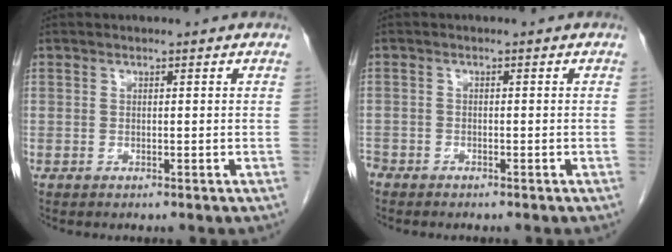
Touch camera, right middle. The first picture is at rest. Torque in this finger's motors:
{"motor_torque": [1.08, -0.93, 0.12, -0.02]}